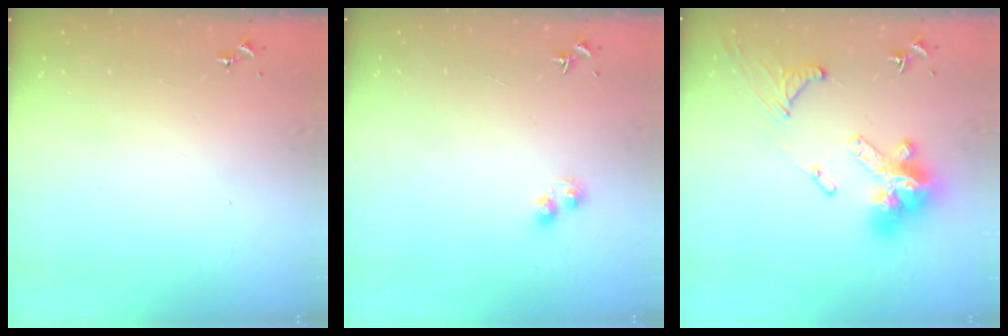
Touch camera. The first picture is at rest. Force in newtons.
{"total": 4.1, "press": 4.1, "slide": 0.4}
{"total": 19.2, "press": 19.1, "slide": 2.1}